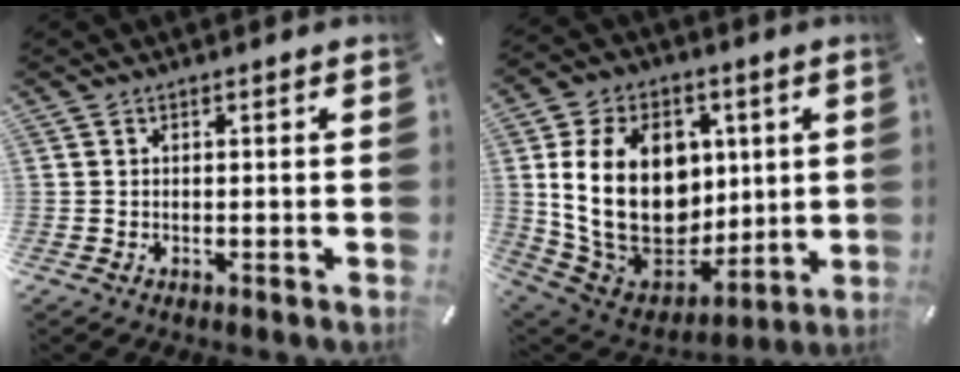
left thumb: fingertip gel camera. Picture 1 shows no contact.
{"total": 24.4, "force": [3.8, 17.6, 16.5], "torque": [-0.322, -0.022, 0.077]}